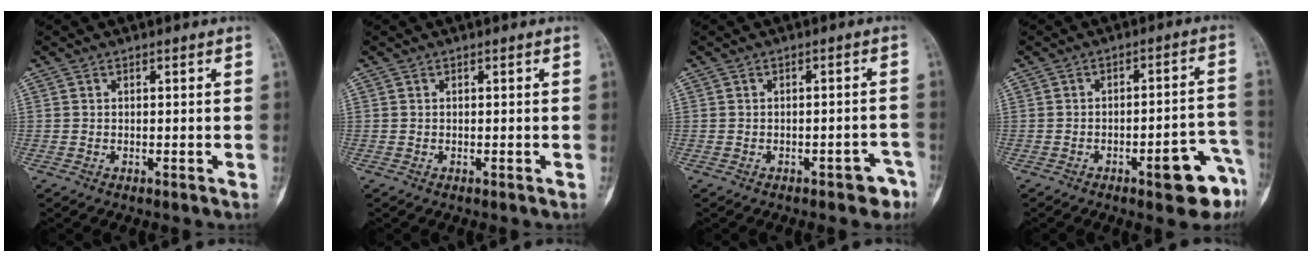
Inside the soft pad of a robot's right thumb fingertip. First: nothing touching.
{"total": 0.0}
{"total": 4.1, "force": [-2.6, 2.0, 2.4], "torque": [-0.012, 0.027, -0.027]}
{"total": 11.0, "force": [-5.6, 3.1, 8.9], "torque": [-0.086, 0.042, -0.064]}